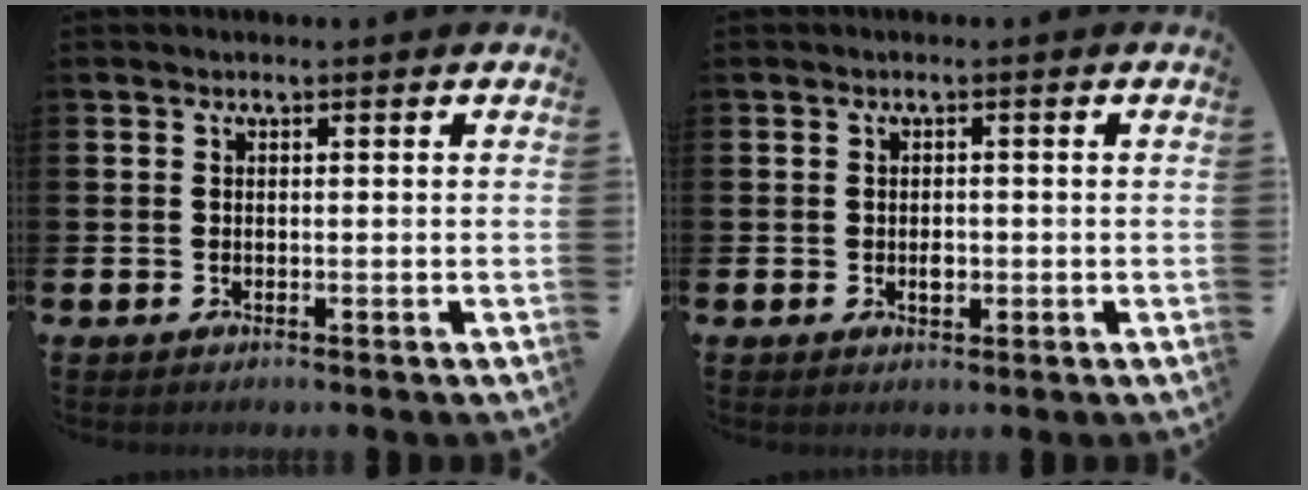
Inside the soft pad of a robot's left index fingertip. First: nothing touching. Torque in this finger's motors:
{"motor_torque": [0.21, 0.10, 0.00, 0.00]}